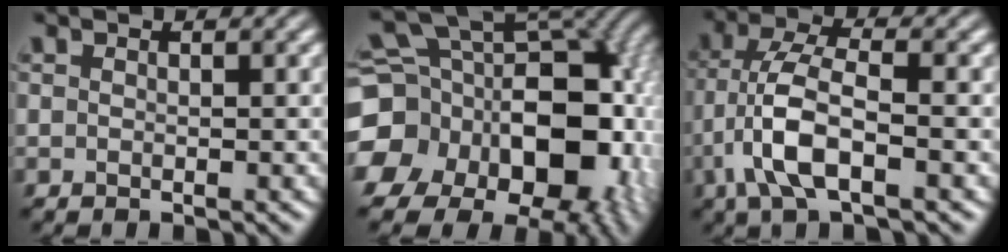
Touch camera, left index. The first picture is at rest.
{"total": 19.6, "force": [-5.5, 15.4, 10.9], "torque": [-0.191, -0.007, -0.085]}
{"total": 6.4, "force": [-2.2, 2.3, 5.6], "torque": [-0.119, 0.009, -0.049]}